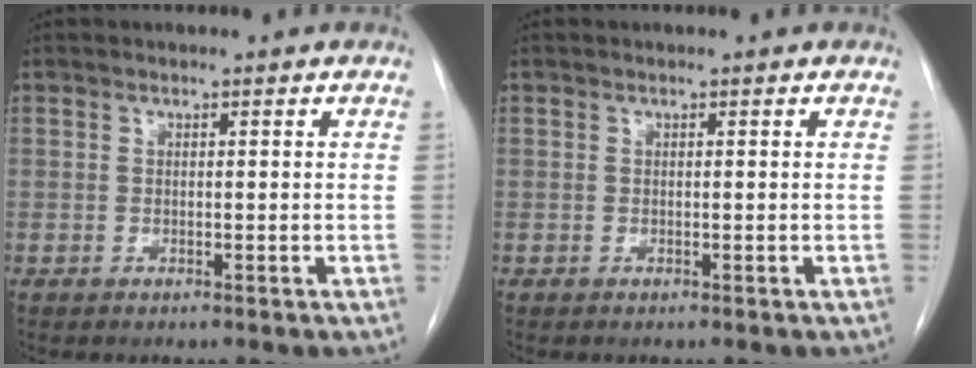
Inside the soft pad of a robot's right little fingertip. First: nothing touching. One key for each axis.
{"total": 0.0}